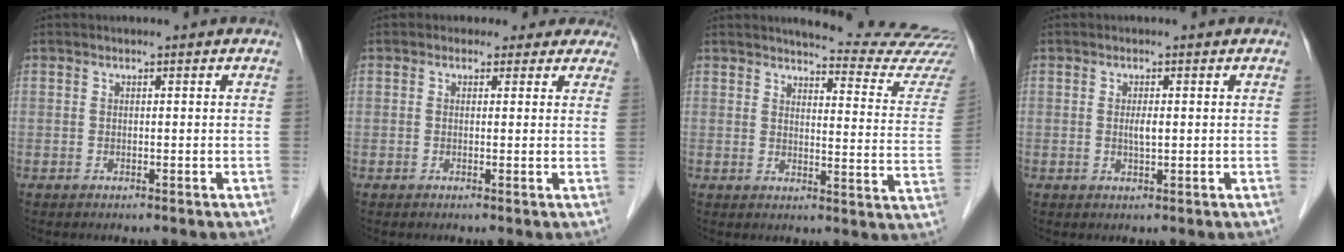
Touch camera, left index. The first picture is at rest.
{"total": 4.9, "force": [3.9, 3.0, 0.2], "torque": [0.019, 0.002, 0.023]}
{"total": 17.0, "force": [16.4, -0.1, 4.3], "torque": [-0.043, -0.118, 0.167]}
{"total": 1.6, "force": [0.1, 0.3, 1.6], "torque": [-0.032, -0.001, 0.003]}